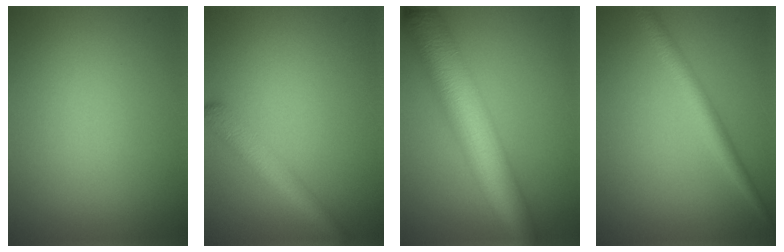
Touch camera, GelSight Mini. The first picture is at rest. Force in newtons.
{"total": 3.3, "press": 3.3, "slide": 0.1}
{"total": 10.5, "press": 10.5, "slide": 0.3}
{"total": 2.9, "press": 2.9, "slide": 0.2}